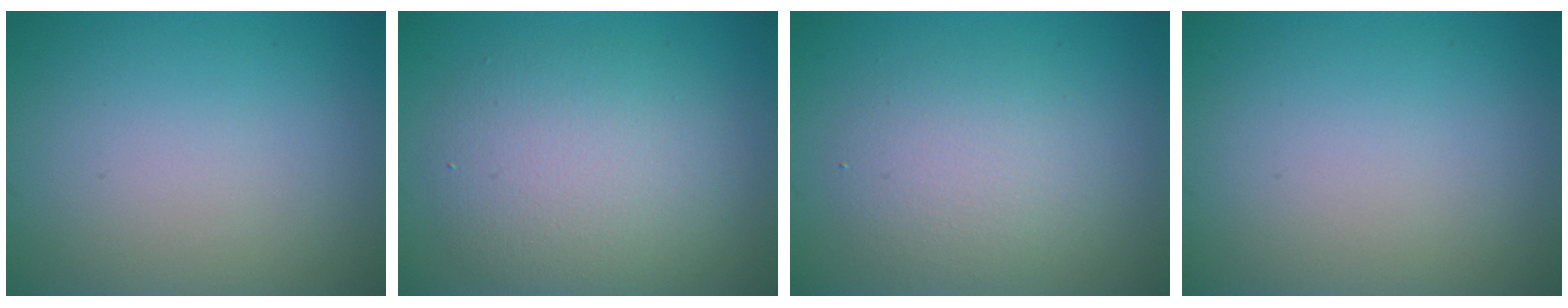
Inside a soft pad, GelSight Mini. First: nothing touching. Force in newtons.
{"total": 5.7, "press": 5.7, "slide": 0.2}
{"total": 3.4, "press": 3.4, "slide": 0.4}
{"total": 0.0}